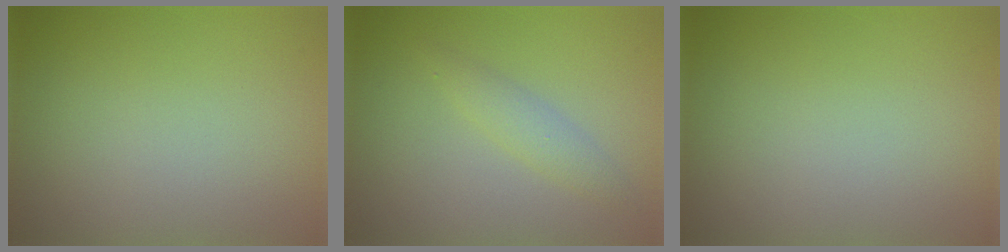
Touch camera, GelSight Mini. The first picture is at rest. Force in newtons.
{"total": 1.8, "press": 1.8, "slide": 0.1}
{"total": 0.0}